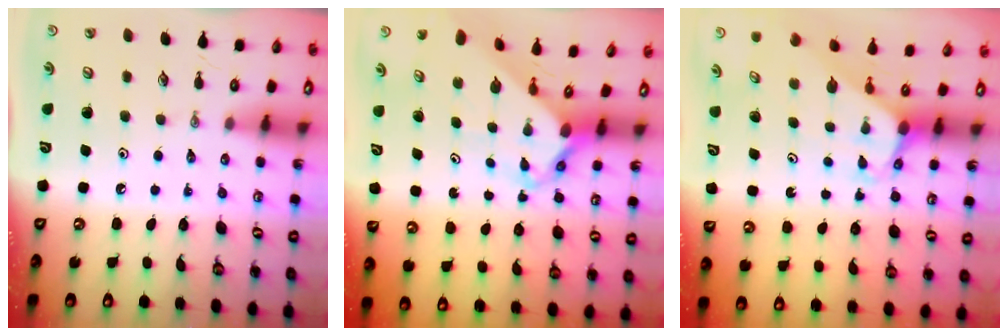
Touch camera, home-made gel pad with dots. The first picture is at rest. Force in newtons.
{"total": 2.9, "press": 2.9, "slide": 0.3}
{"total": 3.1, "press": 3.1, "slide": 0.0}